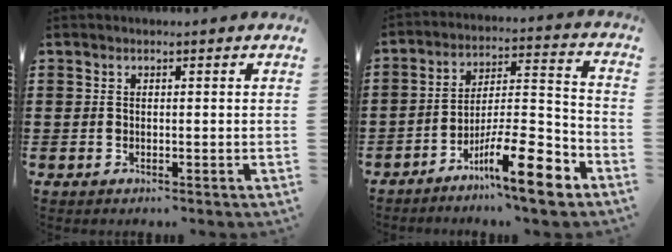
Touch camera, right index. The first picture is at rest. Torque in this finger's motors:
{"motor_torque": [0.10, 0.01, -0.33, -0.17]}